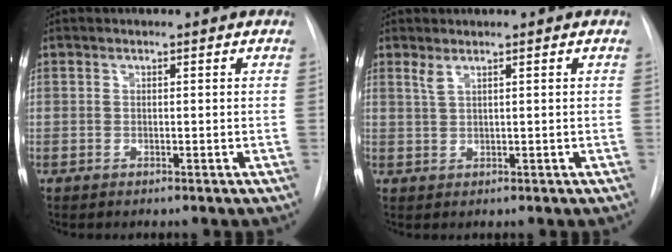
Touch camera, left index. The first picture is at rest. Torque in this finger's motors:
{"motor_torque": [0.07, -0.09, 0.02, 0.04]}